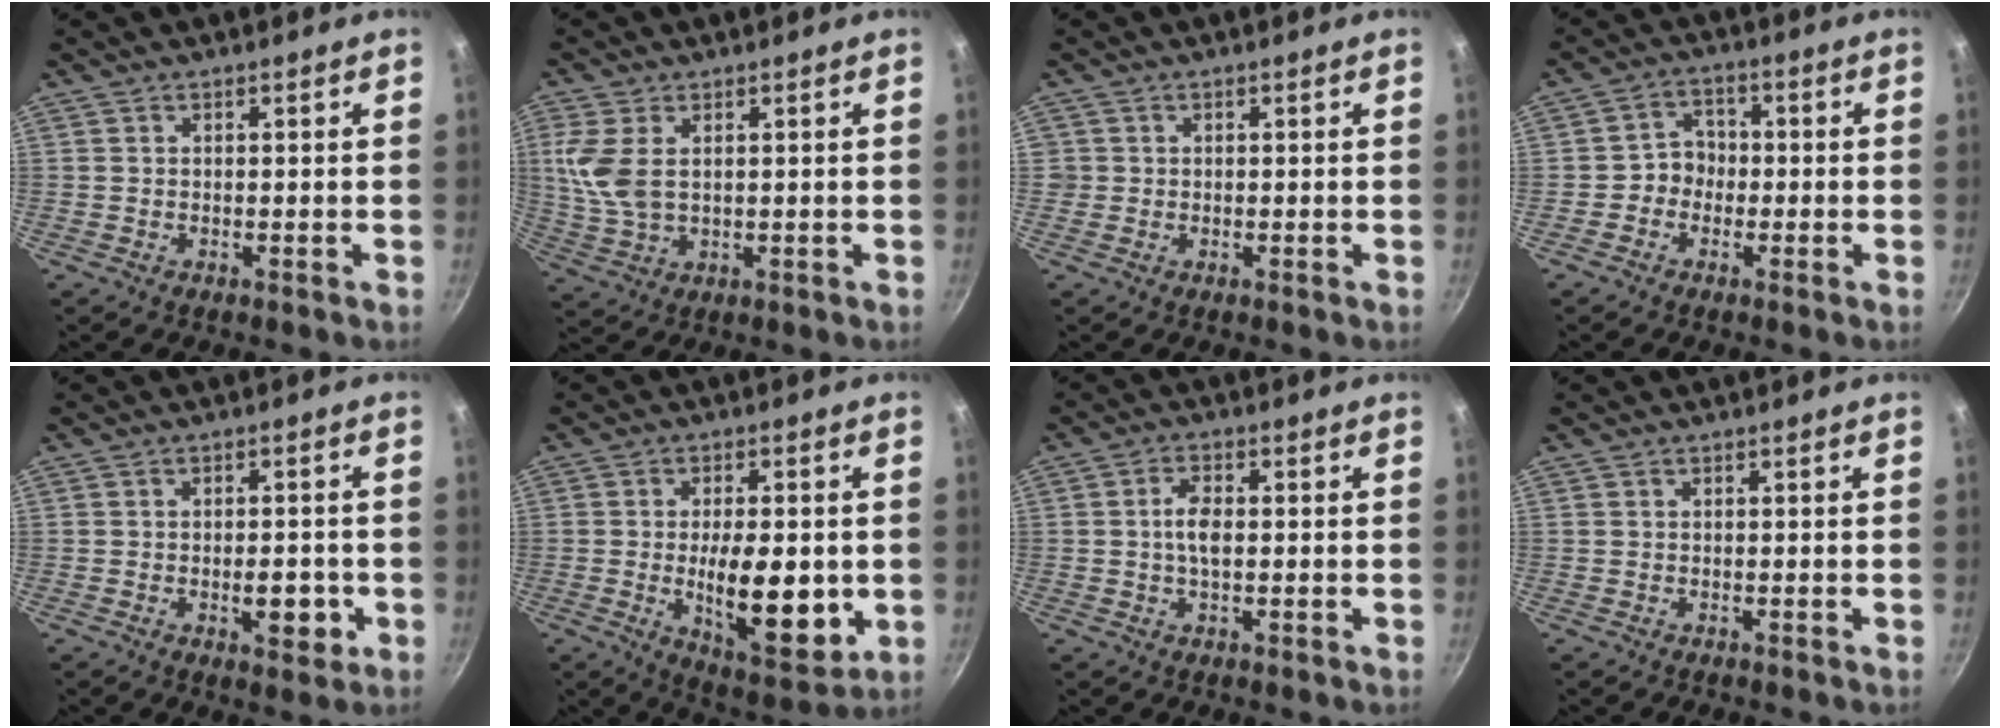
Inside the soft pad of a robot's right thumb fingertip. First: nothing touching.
{"total": 8.2, "force": [1.6, 4.9, 6.4], "torque": [-0.138, -0.003, 0.039]}
{"total": 1.3, "force": [-0.1, 1.3, 0.2], "torque": [0.004, 0.006, -0.002]}
{"total": 4.3, "force": [-1.2, 3.8, 1.7], "torque": [0.008, 0.020, -0.029]}
{"total": 5.7, "force": [-1.6, 2.9, 4.7], "torque": [-0.040, 0.006, -0.018]}
{"total": 15.2, "force": [-1.7, 6.2, 13.7], "torque": [-0.190, -0.018, -0.018]}
{"total": 4.5, "force": [0.1, 2.2, 3.9], "torque": [-0.078, 0.008, -0.003]}
{"total": 0.0}